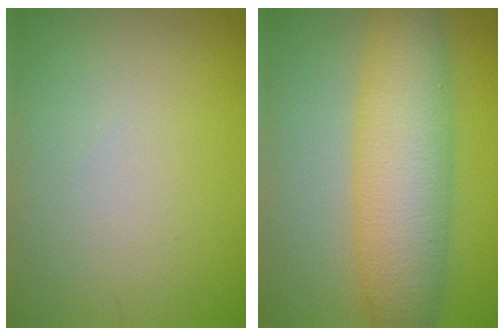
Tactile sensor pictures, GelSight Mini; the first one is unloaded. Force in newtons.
{"total": 7.9, "press": 7.9, "slide": 0.2}